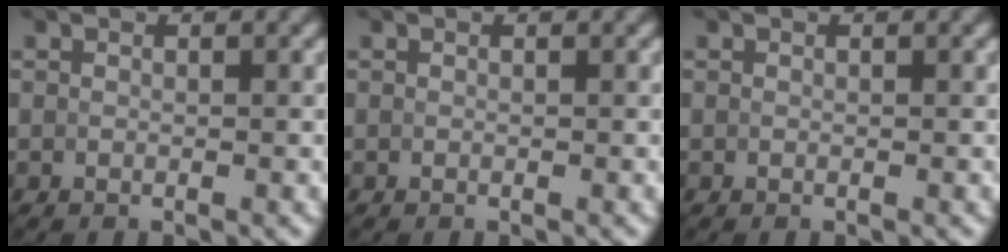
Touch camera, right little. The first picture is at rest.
{"total": 0.0}
{"total": 0.0}